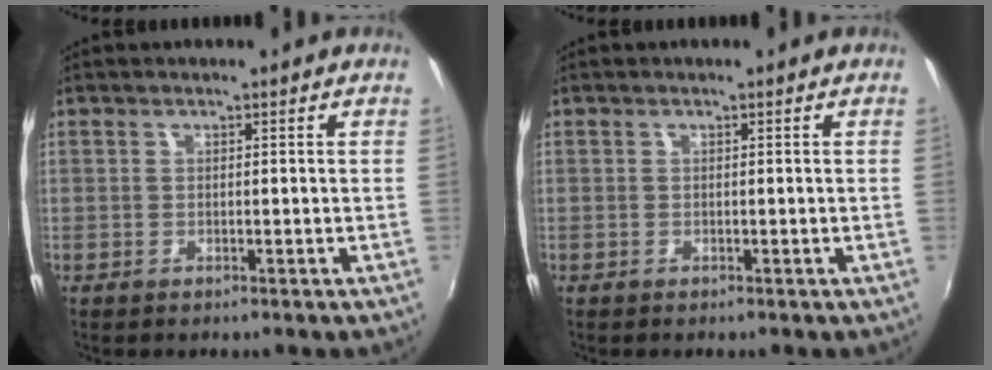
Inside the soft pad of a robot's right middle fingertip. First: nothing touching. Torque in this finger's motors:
{"motor_torque": [0.81, -0.65, -0.10, -0.21]}